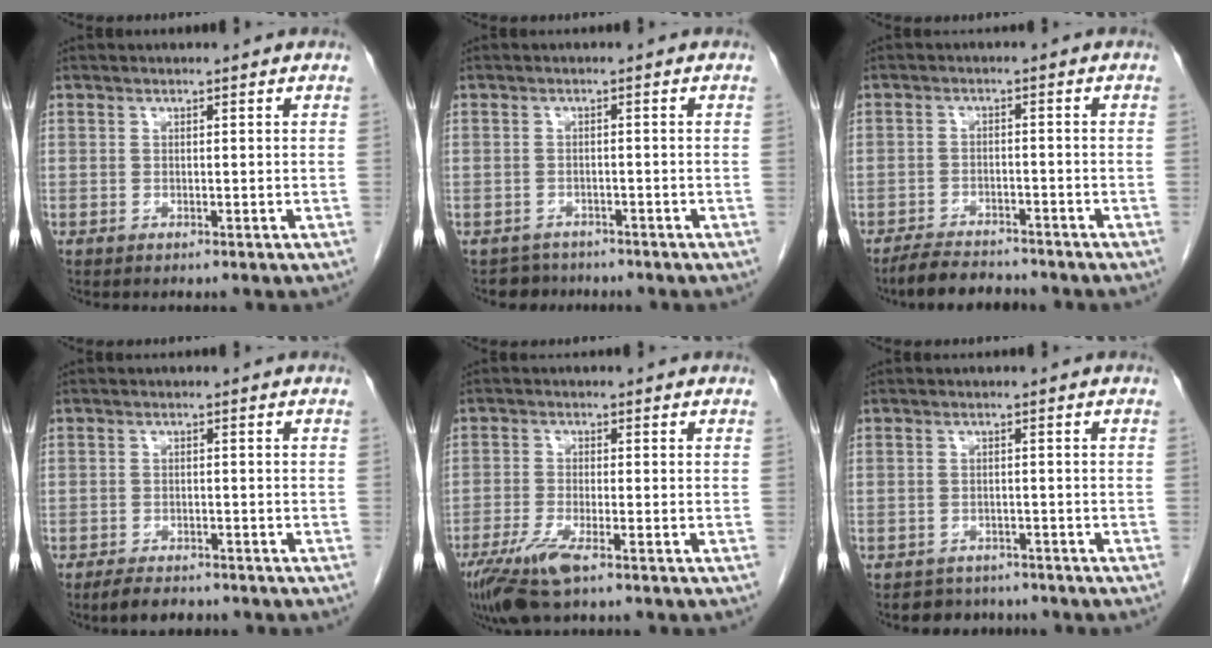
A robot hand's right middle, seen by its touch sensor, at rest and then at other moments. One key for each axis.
{"total": 2.8, "fx": -2.4, "fy": 1.3, "fz": -0.7, "tx": 0.004, "ty": 0.000, "tz": -0.040}
{"total": 6.4, "fx": -5.9, "fy": 1.5, "fz": 2.0, "tx": -0.037, "ty": -0.015, "tz": -0.096}
{"total": 4.2, "fx": -3.5, "fy": 1.6, "fz": 1.7, "tx": -0.033, "ty": -0.005, "tz": -0.054}
{"total": 6.8, "fx": -4.2, "fy": 0.9, "fz": 5.2, "tx": -0.108, "ty": -0.019, "tz": -0.078}
{"total": 4.1, "fx": -3.5, "fy": 2.0, "fz": -0.2, "tx": 0.000, "ty": 0.007, "tz": -0.050}